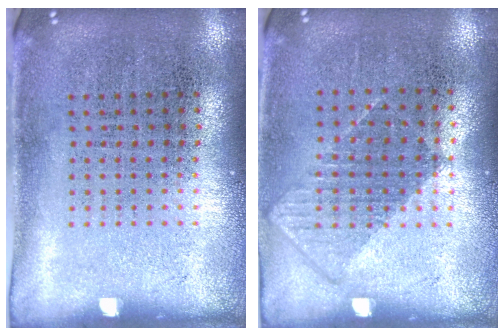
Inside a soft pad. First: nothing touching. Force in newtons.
{"total": 0.8, "press": 0.6, "slide": 0.4}